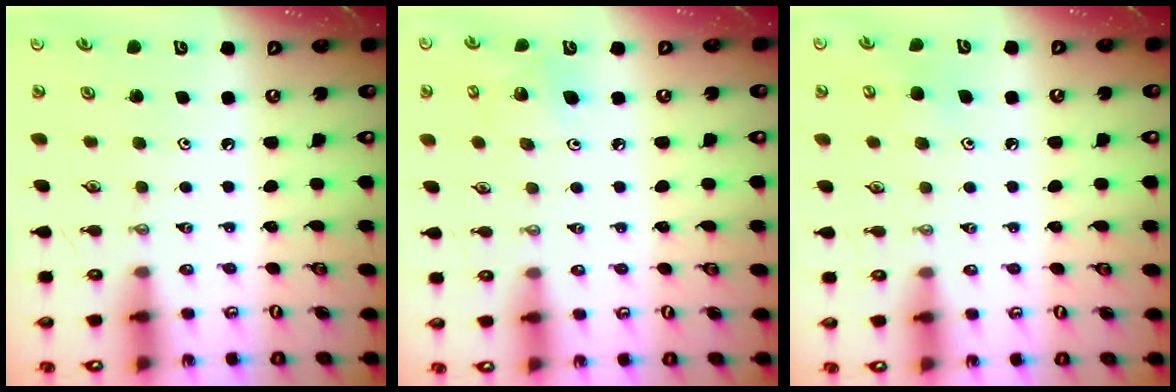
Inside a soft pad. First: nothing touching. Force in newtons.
{"total": 7.2, "press": 6.9, "slide": 1.9}
{"total": 6.6, "press": 6.6, "slide": 0.6}